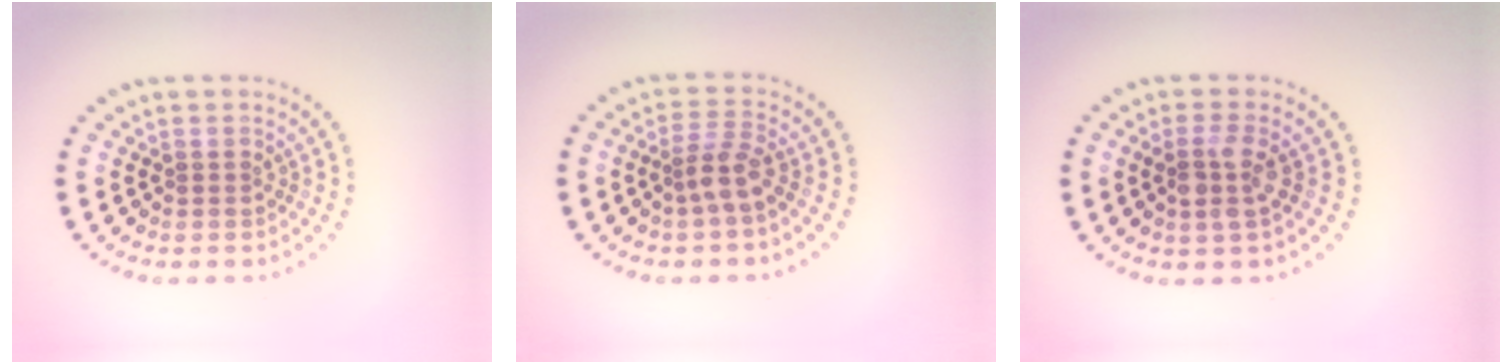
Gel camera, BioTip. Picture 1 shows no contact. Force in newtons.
{"total": 2.6, "press": 1.9, "slide": 1.7}
{"total": 2.4, "press": 2.2, "slide": 1.1}